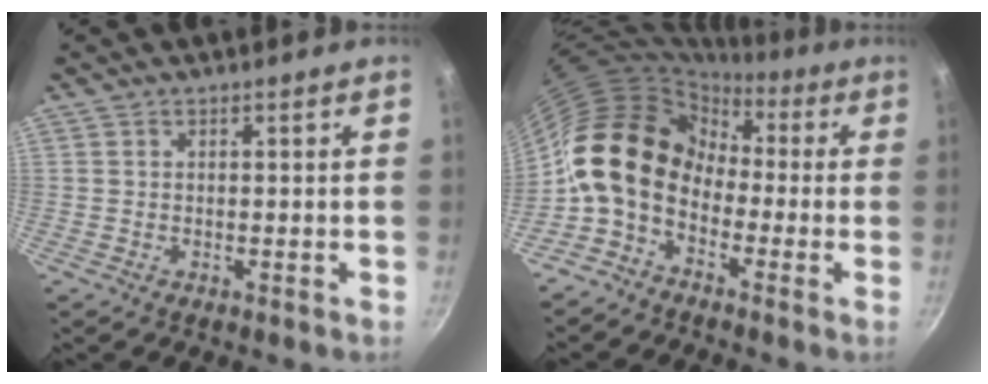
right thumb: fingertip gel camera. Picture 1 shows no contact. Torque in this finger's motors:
{"motor_torque": [2.40, 2.61, 1.97, -0.81, 0.37]}